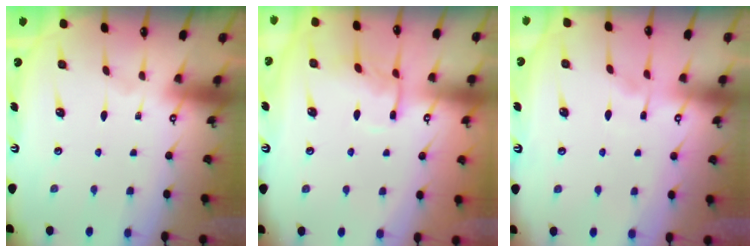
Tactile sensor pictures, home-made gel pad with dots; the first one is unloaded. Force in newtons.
{"total": 9.5, "press": 9.4, "slide": 1.0}
{"total": 1.7, "press": 1.7, "slide": 0.4}